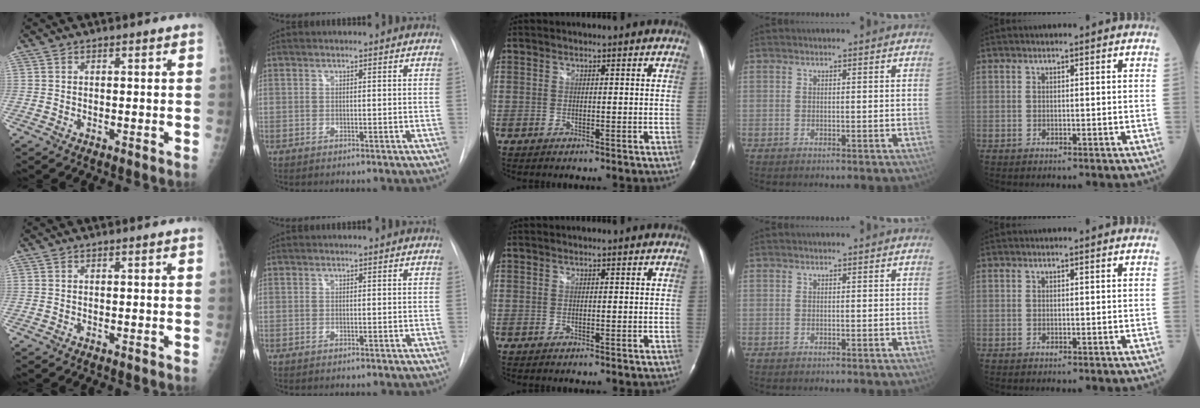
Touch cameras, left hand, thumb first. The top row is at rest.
{}